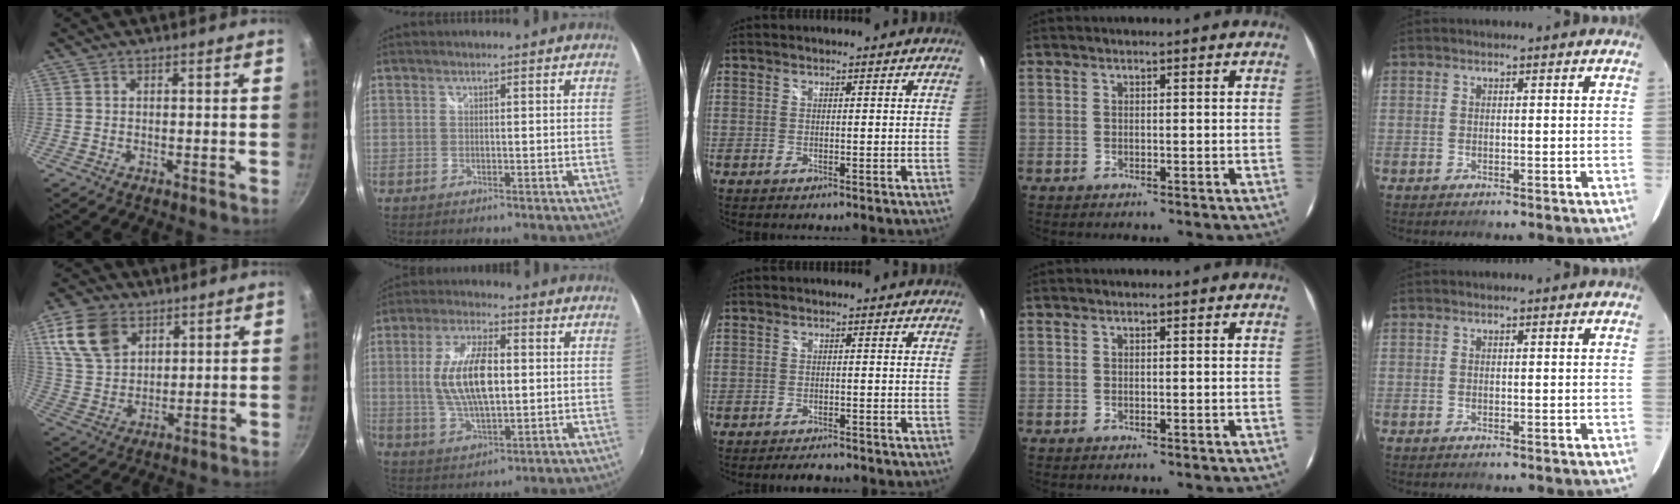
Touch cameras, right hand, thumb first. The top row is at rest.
{"thumb": {"total": 12.6, "force": [5.9, 8.6, 7.1], "torque": [-0.120, -0.011, 0.121]}, "index": {"total": 12.5, "force": [0.8, 5.2, 11.3], "torque": [-0.220, 0.003, 0.019]}, "middle": {"total": 3.3, "force": [-3.0, 0.9, 1.1], "torque": [-0.026, -0.007, -0.044]}}